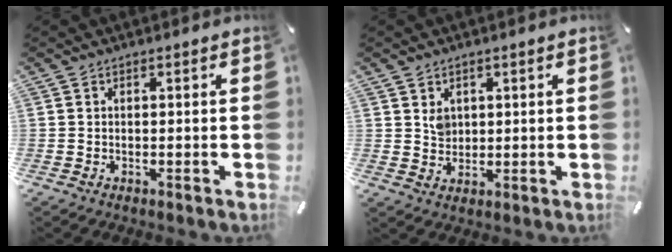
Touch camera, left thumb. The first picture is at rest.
{"total": 3.3, "force": [1.5, 2.9, 0.7], "torque": [-0.003, -0.002, 0.024]}